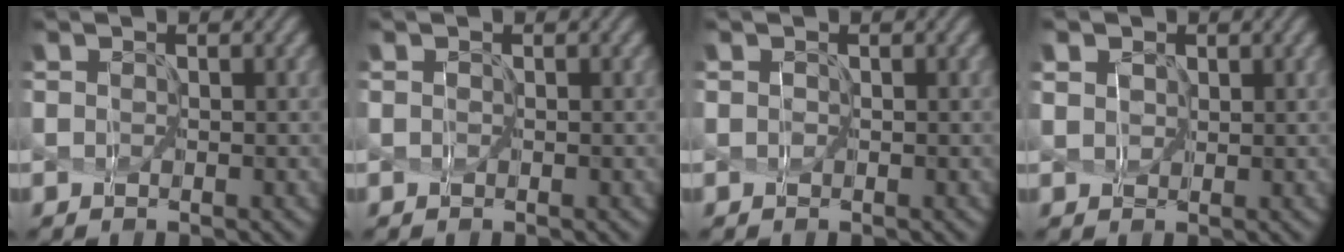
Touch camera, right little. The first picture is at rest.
{"total": 0.0}
{"total": 0.0}
{"total": 4.7, "force": [2.4, 3.4, 2.2], "torque": [-0.049, 0.019, 0.020]}